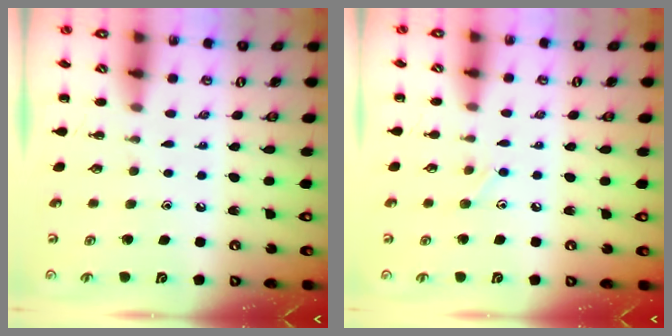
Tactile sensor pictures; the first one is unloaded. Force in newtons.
{"total": 6.6, "press": 6.2, "slide": 2.3}